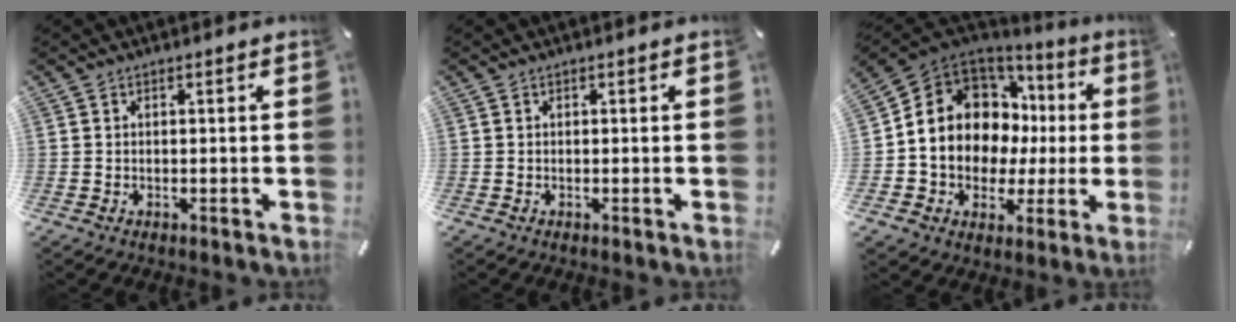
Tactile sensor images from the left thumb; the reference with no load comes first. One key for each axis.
{"total": 0.0}
{"total": 14.0, "fx": 2.1, "fy": 12.2, "fz": 6.5, "tx": -0.133, "ty": -0.032, "tz": 0.046}